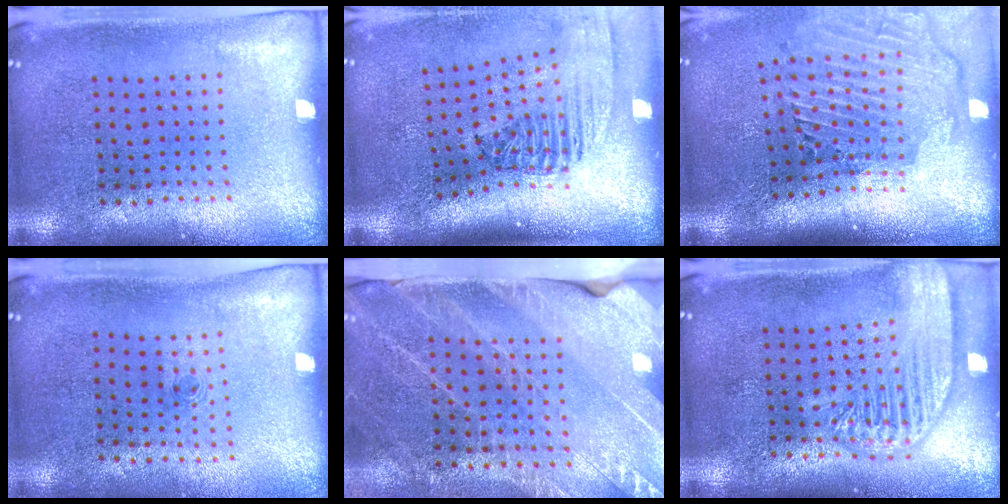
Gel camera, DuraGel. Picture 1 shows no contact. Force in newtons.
{"total": 2.4, "press": 1.7, "slide": 1.7}
{"total": 3.0, "press": 2.2, "slide": 2.0}
{"total": 0.6, "press": 0.3, "slide": 0.5}
{"total": 3.1, "press": 2.8, "slide": 1.2}
{"total": 3.3, "press": 3.3, "slide": 0.3}